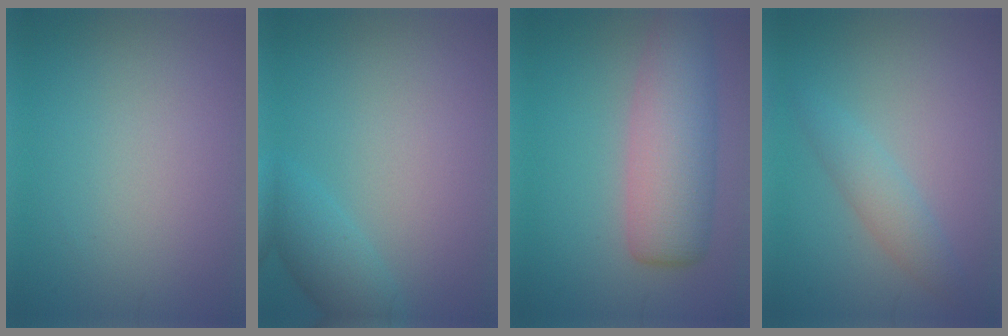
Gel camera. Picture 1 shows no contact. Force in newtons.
{"total": 3.0, "press": 3.0, "slide": 0.1}
{"total": 6.8, "press": 6.8, "slide": 0.3}
{"total": 2.4, "press": 2.4, "slide": 0.1}